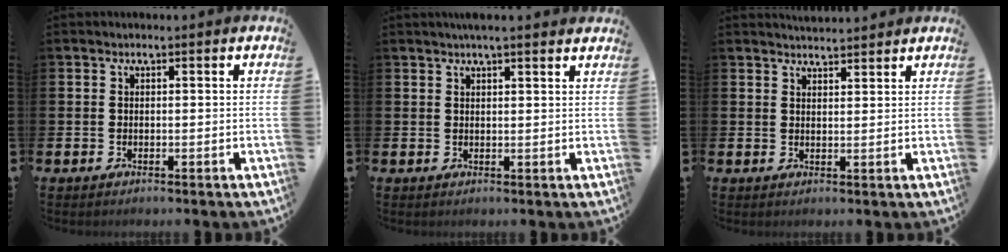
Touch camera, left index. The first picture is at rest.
{"total": 2.4, "force": [2.3, 0.1, 0.8], "torque": [-0.007, -0.009, 0.038]}
{"total": 2.9, "force": [2.9, 0.3, 0.0], "torque": [0.007, -0.018, 0.050]}